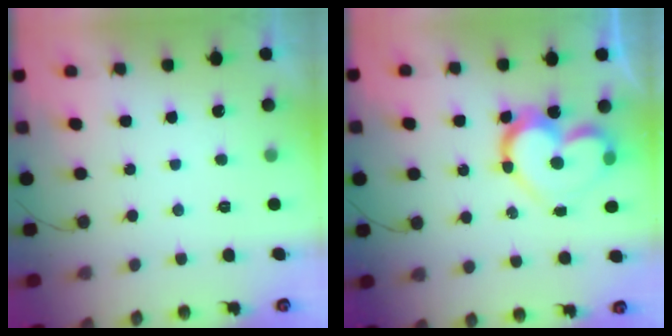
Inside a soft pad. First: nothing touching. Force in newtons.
{"total": 14.8, "press": 14.7, "slide": 1.3}